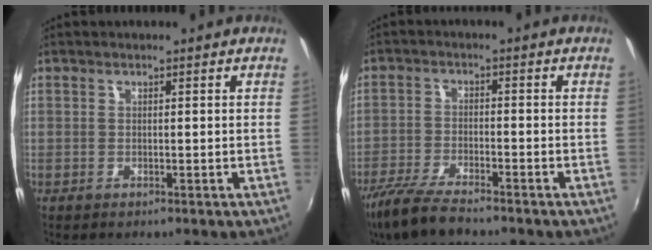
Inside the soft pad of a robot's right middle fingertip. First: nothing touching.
{"total": 10.0, "force": [-8.1, 1.9, 5.5], "torque": [-0.135, -0.030, -0.150]}